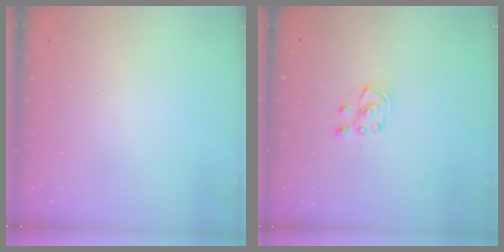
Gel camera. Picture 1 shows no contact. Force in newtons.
{"total": 2.9, "press": 2.7, "slide": 1.0}